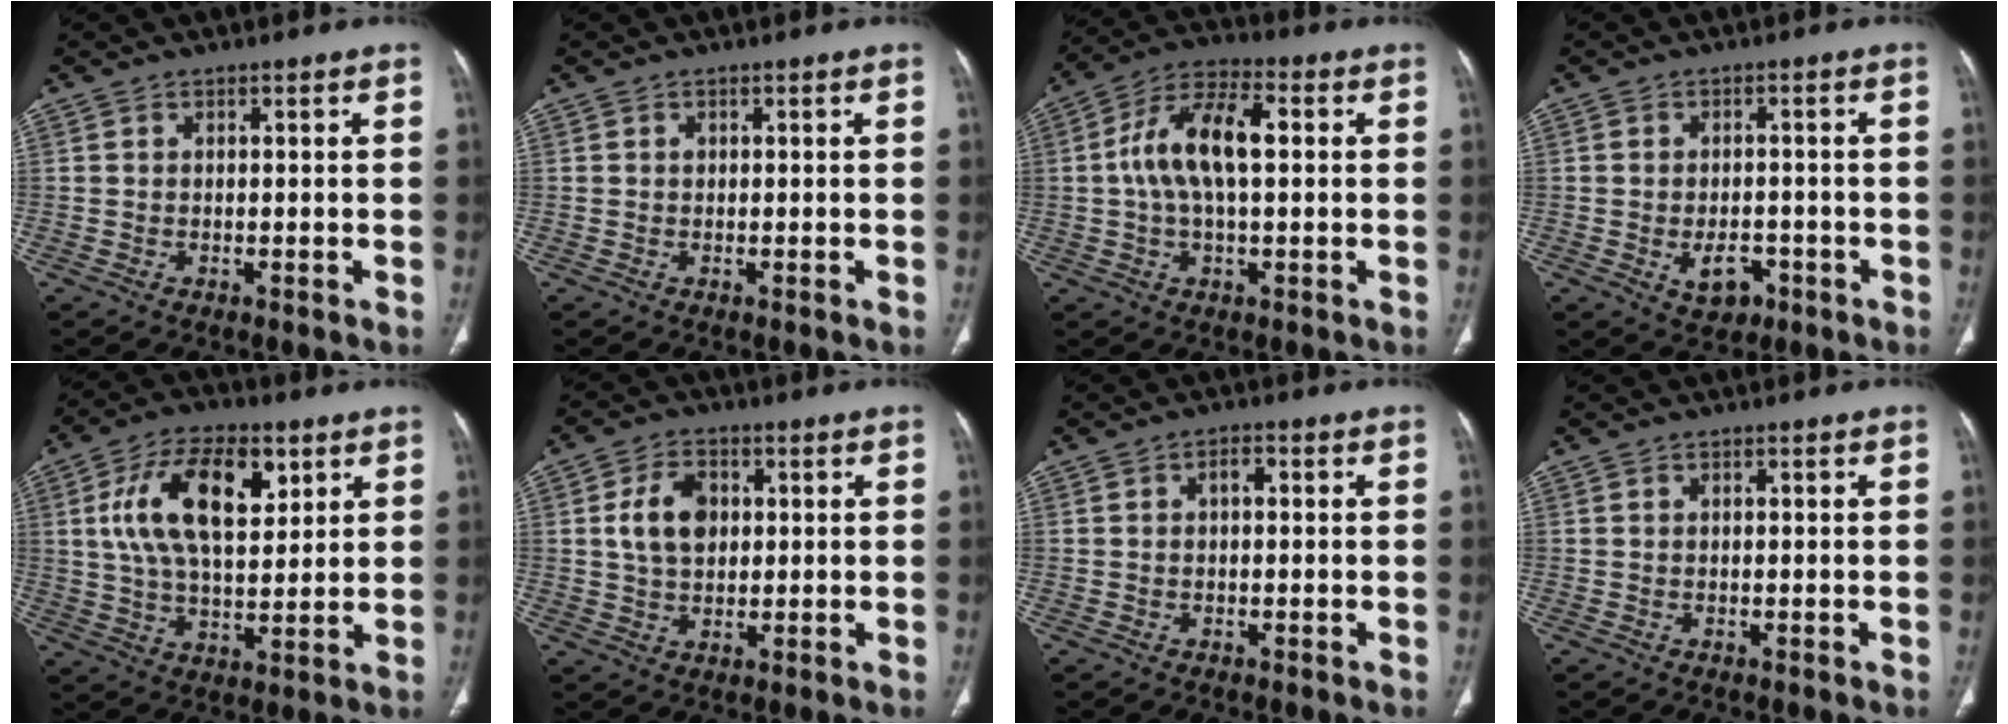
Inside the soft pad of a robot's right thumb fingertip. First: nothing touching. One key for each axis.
{"total": 0.7, "fx": 0.0, "fy": 0.5, "fz": 0.4, "tx": -0.005, "ty": 0.002, "tz": 0.000}
{"total": 12.5, "fx": 1.3, "fy": 5.9, "fz": 10.9, "tx": -0.209, "ty": 0.029, "tz": 0.018}
{"total": 5.0, "fx": -1.9, "fy": 3.3, "fz": 3.3, "tx": -0.038, "ty": 0.010, "tz": -0.021}
{"total": 16.9, "fx": 5.7, "fy": 8.7, "fz": 13.3, "tx": -0.215, "ty": -0.007, "tz": 0.103}
{"total": 7.9, "fx": 1.4, "fy": 5.5, "fz": 5.5, "tx": -0.083, "ty": 0.001, "tz": 0.025}
{"total": 2.1, "fx": 0.2, "fy": 1.1, "fz": 1.8, "tx": -0.027, "ty": 0.010, "tz": 0.001}
{"total": 0.0}